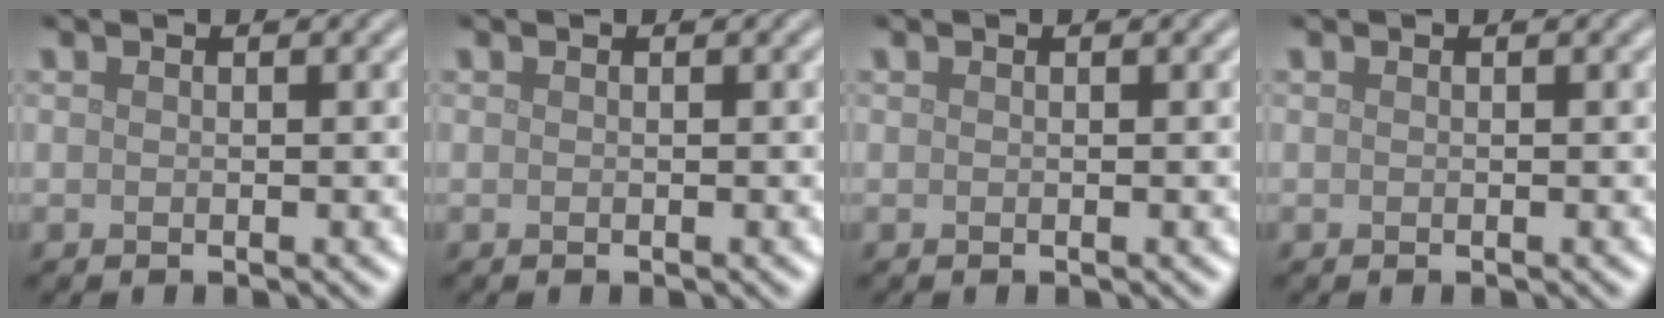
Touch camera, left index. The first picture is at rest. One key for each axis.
{"total": 0.0}
{"total": 0.0}
{"total": 0.0}